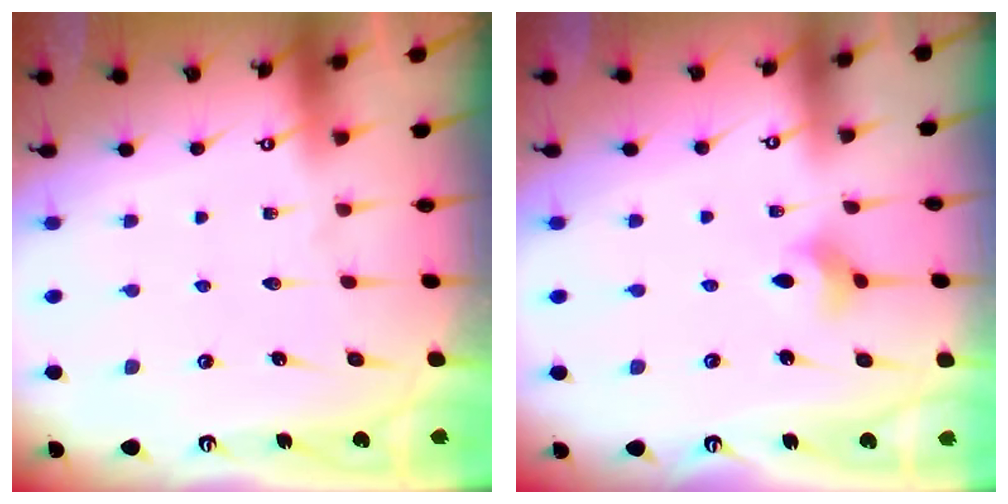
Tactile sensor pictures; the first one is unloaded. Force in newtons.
{"total": 3.9, "press": 3.8, "slide": 0.8}